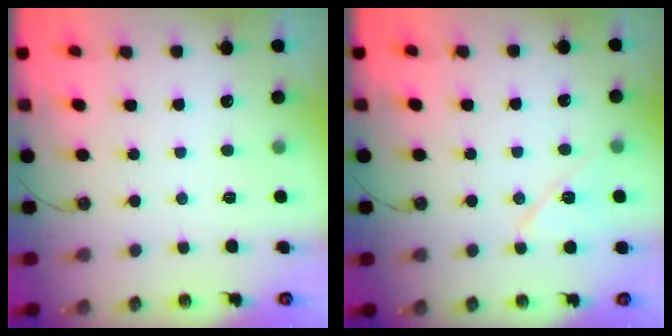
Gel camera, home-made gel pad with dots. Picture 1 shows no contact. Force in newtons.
{"total": 8.9, "press": 8.9, "slide": 0.9}